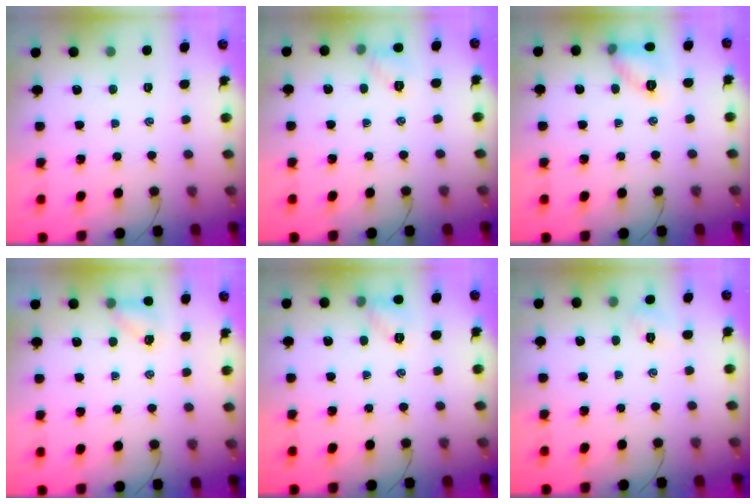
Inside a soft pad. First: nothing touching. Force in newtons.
{"total": 6.4, "press": 6.3, "slide": 1.3}
{"total": 8.8, "press": 8.7, "slide": 1.3}
{"total": 5.1, "press": 4.8, "slide": 1.5}
{"total": 6.4, "press": 6.3, "slide": 0.9}
{"total": 3.0, "press": 2.9, "slide": 0.8}